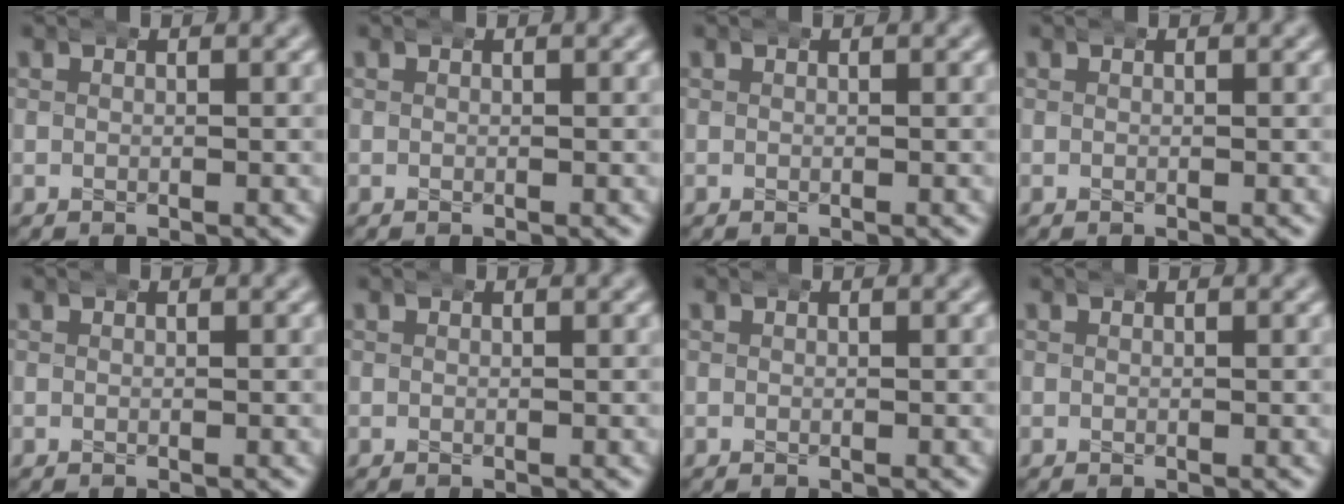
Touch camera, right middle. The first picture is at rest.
{"total": 0.0}
{"total": 0.0}
{"total": 0.0}
{"total": 0.0}
{"total": 0.0}
{"total": 0.0}
{"total": 0.0}